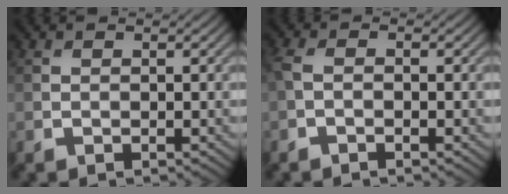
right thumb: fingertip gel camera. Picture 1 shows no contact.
{"total": 2.1, "force": [-0.7, 0.9, 1.7], "torque": [-0.047, 0.001, -0.022]}